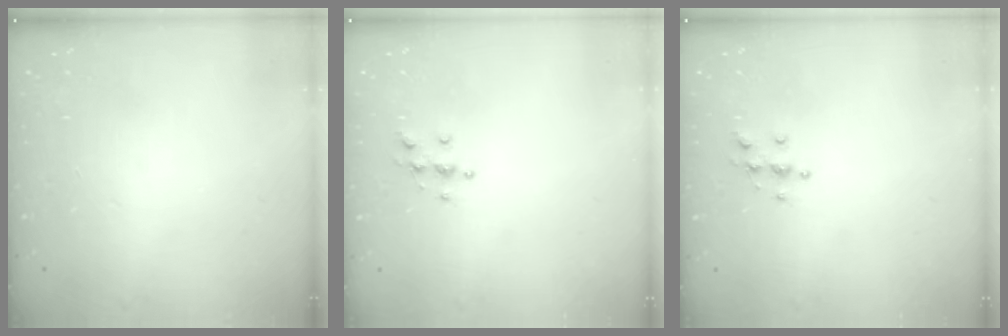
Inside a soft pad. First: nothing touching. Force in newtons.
{"total": 4.2, "press": 4.2, "slide": 0.3}
{"total": 4.2, "press": 4.2, "slide": 0.3}